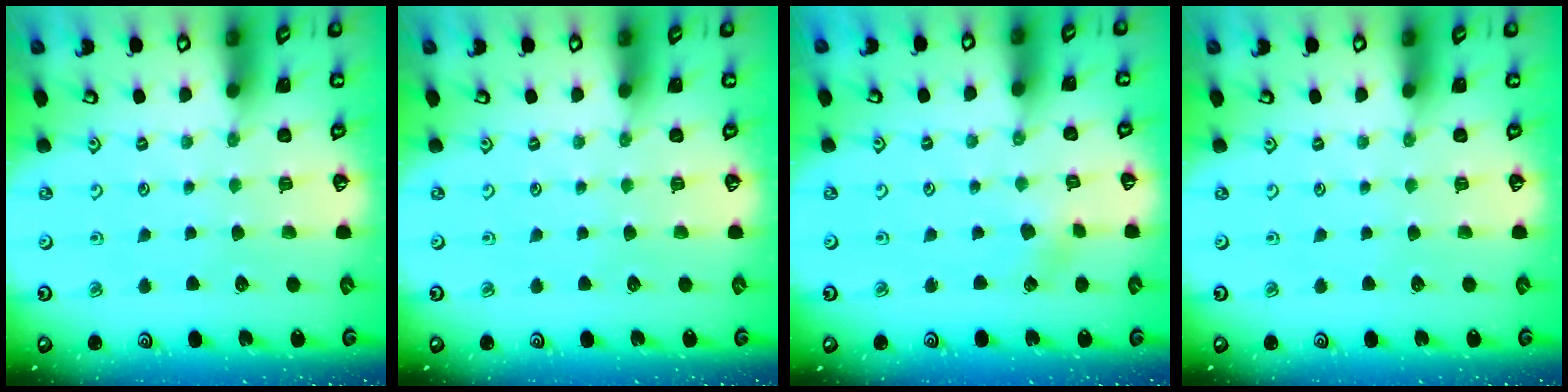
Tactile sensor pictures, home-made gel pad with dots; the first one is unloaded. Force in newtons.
{"total": 0.0}
{"total": 1.8, "press": 1.8, "slide": 0.4}
{"total": 0.0}